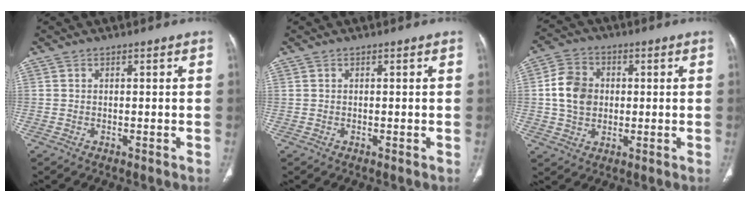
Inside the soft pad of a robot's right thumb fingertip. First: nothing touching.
{"total": 0.0}
{"total": 10.5, "force": [0.8, 8.4, 6.3], "torque": [-0.097, 0.007, 0.012]}